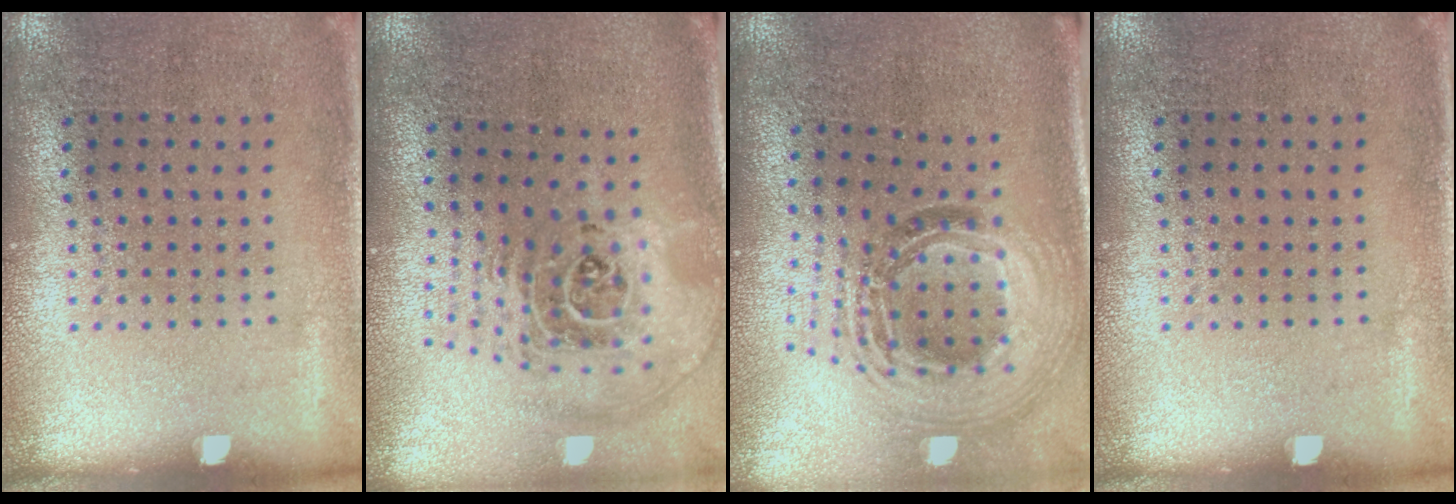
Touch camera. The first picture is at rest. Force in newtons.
{"total": 2.6, "press": 1.8, "slide": 1.9}
{"total": 1.9, "press": 1.5, "slide": 1.1}
{"total": 0.0}